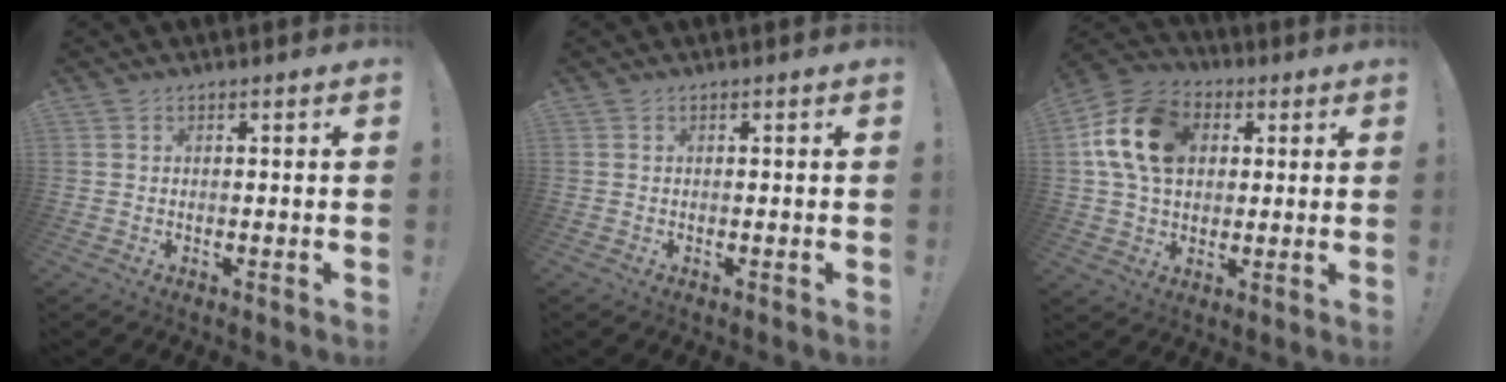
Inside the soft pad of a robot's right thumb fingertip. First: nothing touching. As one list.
[{"total": 0.0}, {"total": 17.1, "force": [4.1, 12.5, 11.0], "torque": [-0.190, 0.001, 0.080]}]